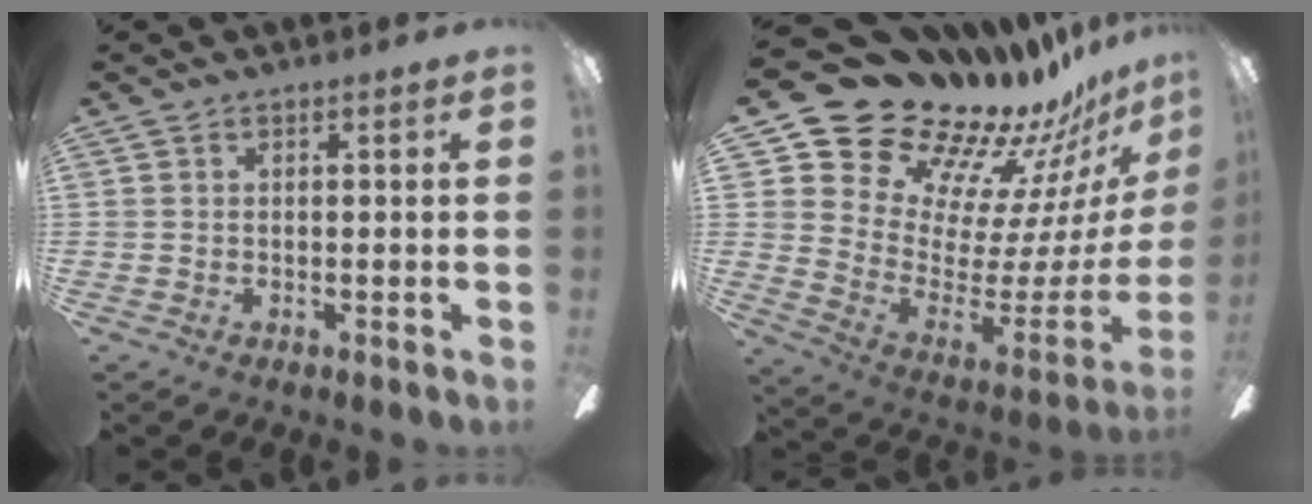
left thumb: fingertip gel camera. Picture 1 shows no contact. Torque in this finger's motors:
{"motor_torque": [1.14, 1.57, 1.37, -1.40, 0.05]}